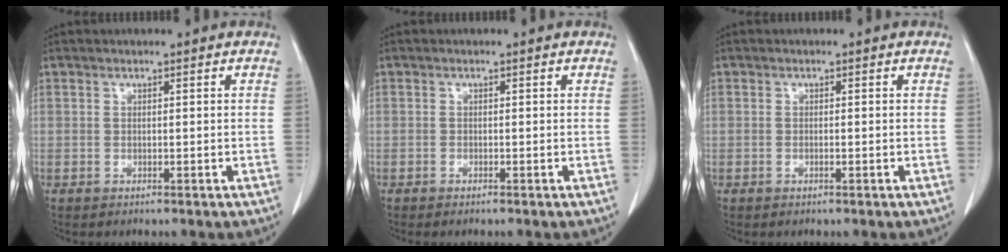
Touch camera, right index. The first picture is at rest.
{"total": 0.6, "force": [-0.5, 0.1, 0.2], "torque": [-0.007, -0.001, -0.007]}
{"total": 0.6, "force": [-0.2, 0.0, 0.5], "torque": [-0.012, -0.001, -0.002]}